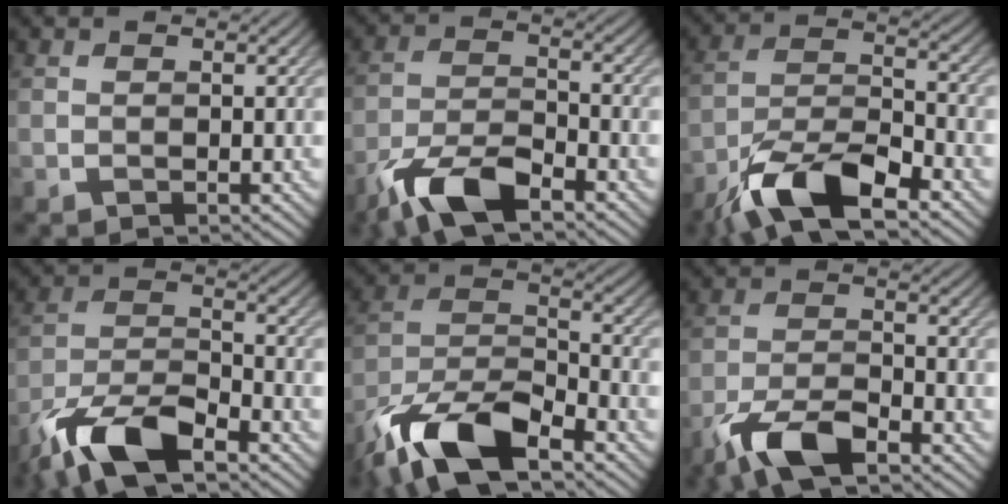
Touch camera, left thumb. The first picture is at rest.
{"total": 8.9, "force": [-6.1, 3.0, 5.8], "torque": [-0.115, -0.005, -0.126]}
{"total": 12.3, "force": [-8.1, 4.0, 8.3], "torque": [-0.158, -0.001, -0.165]}
{"total": 11.1, "force": [-7.6, 3.9, 7.1], "torque": [-0.136, -0.003, -0.157]}
{"total": 13.6, "force": [-9.3, 5.0, 8.6], "torque": [-0.173, -0.005, -0.190]}
{"total": 7.6, "force": [-5.2, 2.4, 5.0], "torque": [-0.105, -0.002, -0.104]}